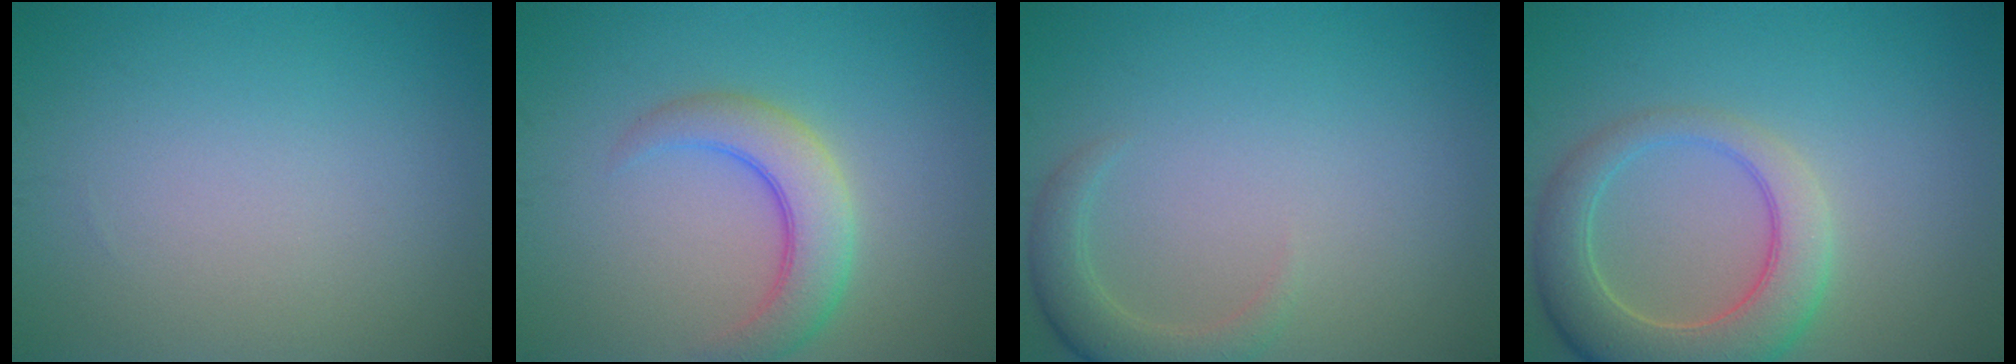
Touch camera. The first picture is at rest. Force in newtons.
{"total": 4.5, "press": 4.5, "slide": 0.3}
{"total": 2.7, "press": 2.6, "slide": 0.5}
{"total": 6.4, "press": 6.3, "slide": 0.8}